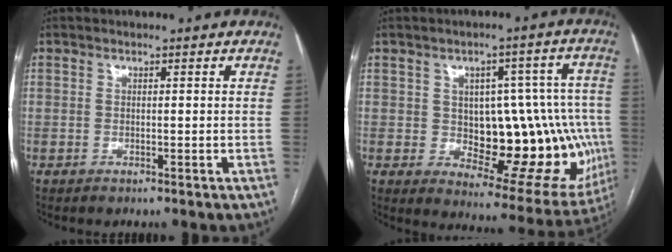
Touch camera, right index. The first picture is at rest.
{"total": 20.1, "force": [-1.9, 9.0, 17.9], "torque": [-0.177, 0.032, 0.003]}